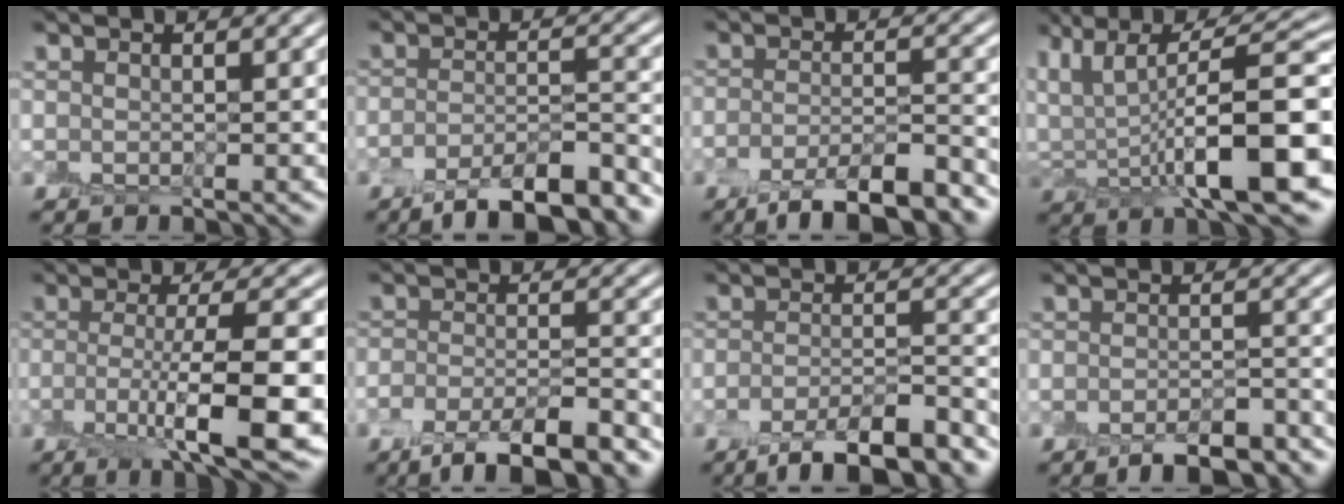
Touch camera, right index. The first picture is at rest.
{"total": 7.6, "force": [-5.9, 1.9, 4.5], "torque": [-0.065, -0.002, -0.095]}
{"total": 6.7, "force": [-5.0, 1.5, 4.2], "torque": [-0.063, -0.002, -0.084]}
{"total": 12.6, "force": [-0.2, 4.4, 11.8], "torque": [-0.180, 0.016, -0.007]}
{"total": 8.5, "force": [-2.6, 1.8, 7.9], "torque": [-0.120, -0.007, -0.046]}
{"total": 6.5, "force": [-5.0, 1.5, 3.8], "torque": [-0.062, -0.004, -0.089]}
{"total": 7.3, "force": [-5.5, 1.7, 4.4], "torque": [-0.066, -0.002, -0.092]}
{"total": 5.2, "force": [-4.3, 1.4, 2.7], "torque": [-0.040, -0.005, -0.062]}